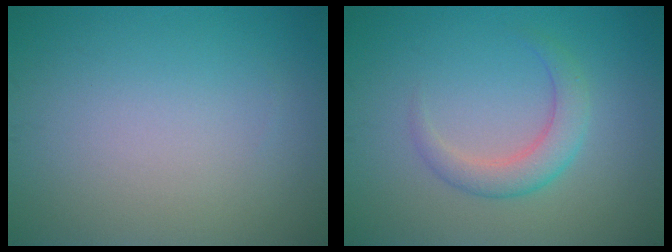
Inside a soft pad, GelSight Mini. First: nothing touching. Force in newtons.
{"total": 2.8, "press": 2.8, "slide": 0.1}